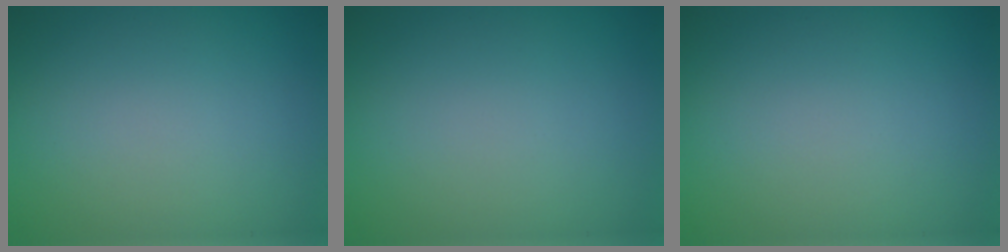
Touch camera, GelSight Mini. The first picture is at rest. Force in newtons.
{"total": 0.0}
{"total": 0.0}